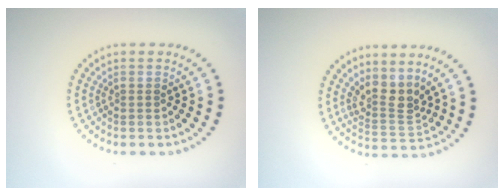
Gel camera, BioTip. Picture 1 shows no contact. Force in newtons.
{"total": 3.0, "press": 2.2, "slide": 2.1}